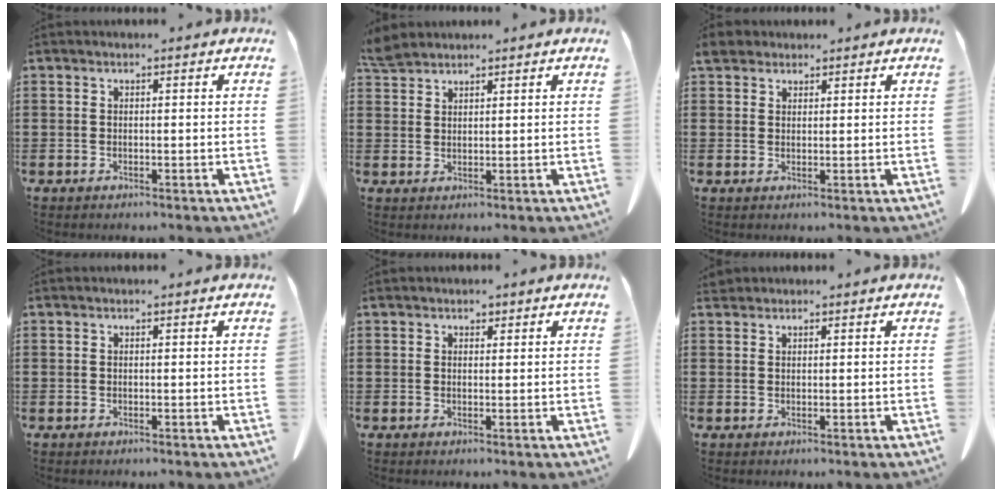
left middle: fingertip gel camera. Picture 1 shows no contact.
{"total": 3.3, "force": [3.0, 0.8, 0.8], "torque": [-0.026, -0.004, 0.059]}
{"total": 3.0, "force": [2.5, 1.5, 1.0], "torque": [-0.019, 0.004, 0.046]}
{"total": 0.0}
{"total": 1.2, "force": [1.0, 0.6, 0.2], "torque": [0.001, 0.000, 0.017]}
{"total": 1.2, "force": [1.0, 0.4, 0.3], "torque": [-0.010, 0.003, 0.020]}